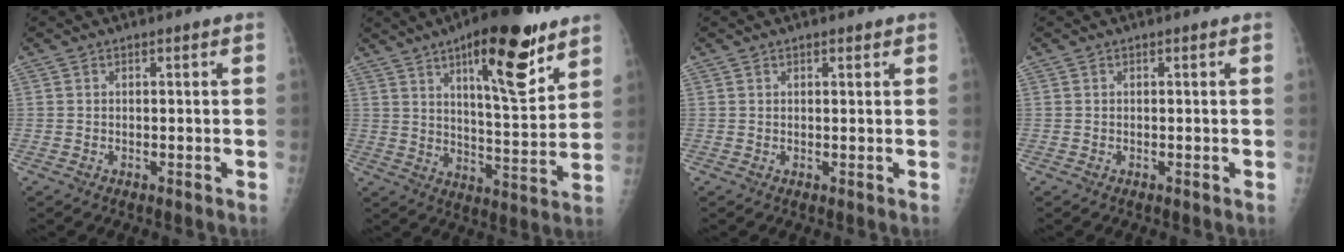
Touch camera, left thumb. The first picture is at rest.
{"total": 18.1, "force": [10.3, 5.2, 14.0], "torque": [-0.177, -0.056, 0.158]}
{"total": 1.0, "force": [0.7, 0.5, 0.6], "torque": [-0.006, -0.003, 0.009]}
{"total": 0.0}